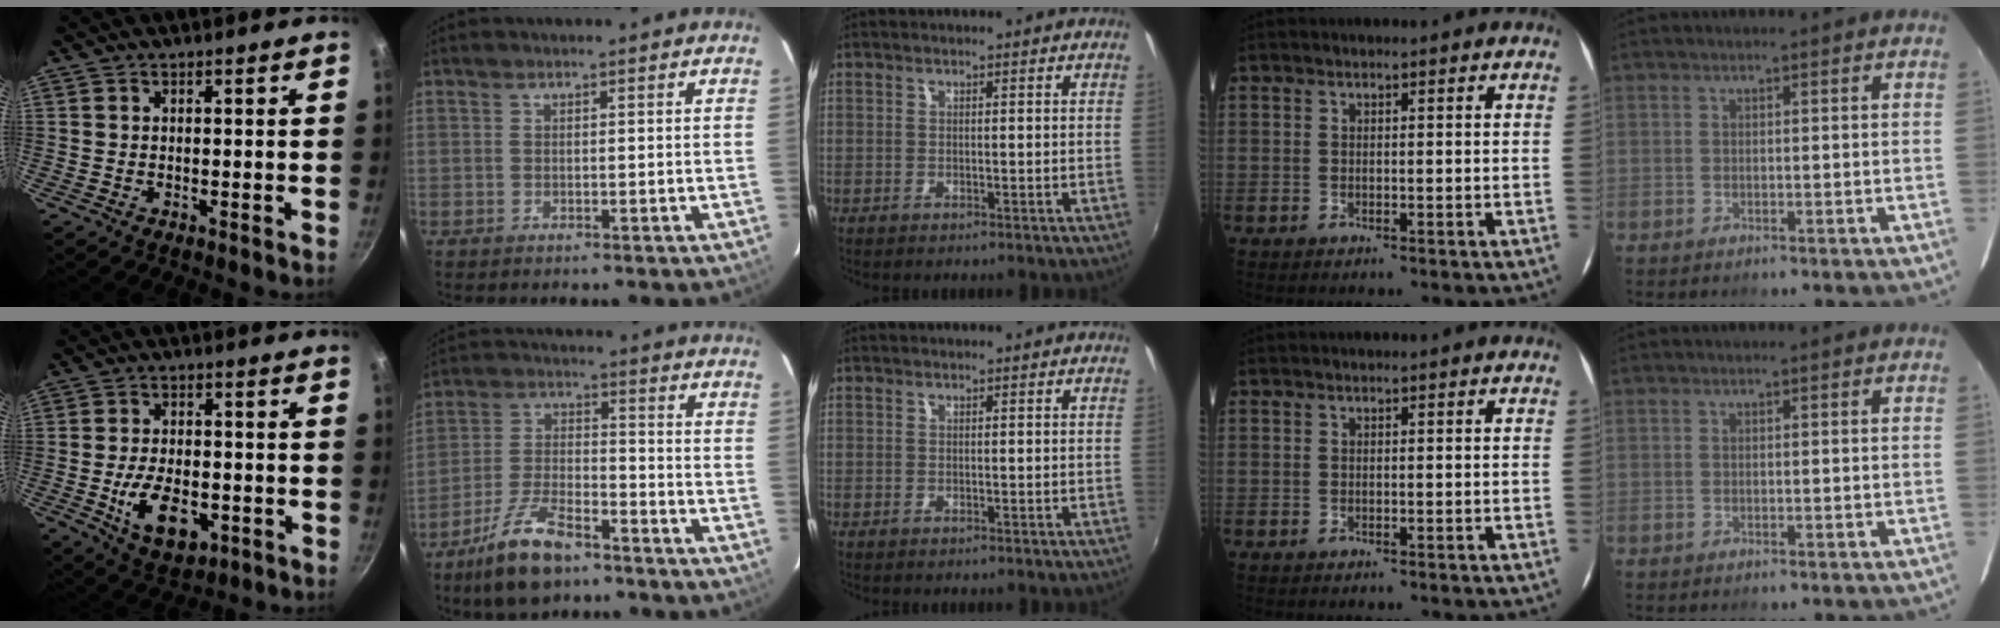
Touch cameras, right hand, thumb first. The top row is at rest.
{"thumb": {"total": 11.2, "force": [-3.4, 6.4, 8.6], "torque": [-0.135, 0.007, -0.046]}, "index": {"total": 12.4, "force": [-8.9, 4.5, 7.4], "torque": [-0.161, -0.009, -0.161]}}